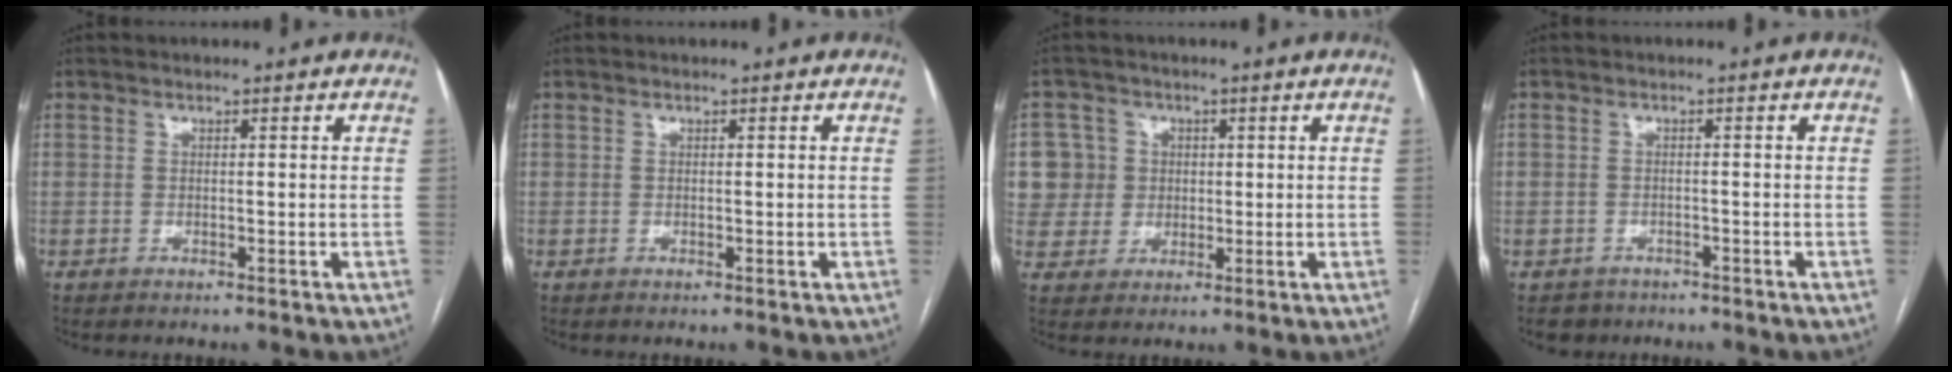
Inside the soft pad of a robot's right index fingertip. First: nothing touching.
{"total": 0.0}
{"total": 7.5, "force": [1.4, 7.4, 0.3], "torque": [-0.008, 0.026, 0.034]}
{"total": 3.0, "force": [-1.9, 2.3, -0.2], "torque": [-0.001, 0.008, -0.031]}